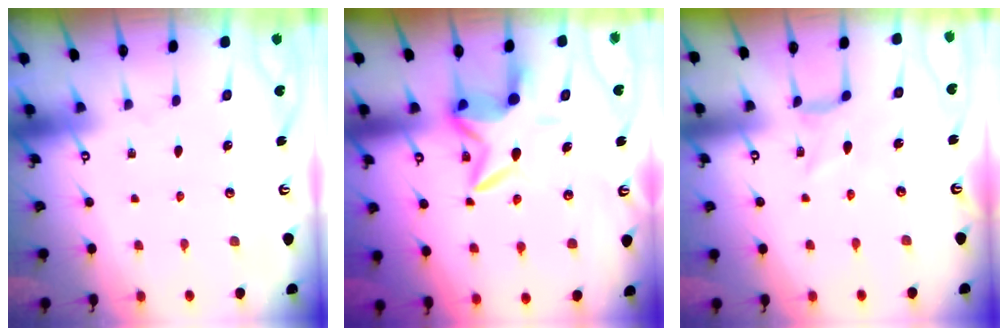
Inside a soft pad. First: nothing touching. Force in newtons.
{"total": 8.9, "press": 8.9, "slide": 0.8}
{"total": 1.0, "press": 0.9, "slide": 0.4}